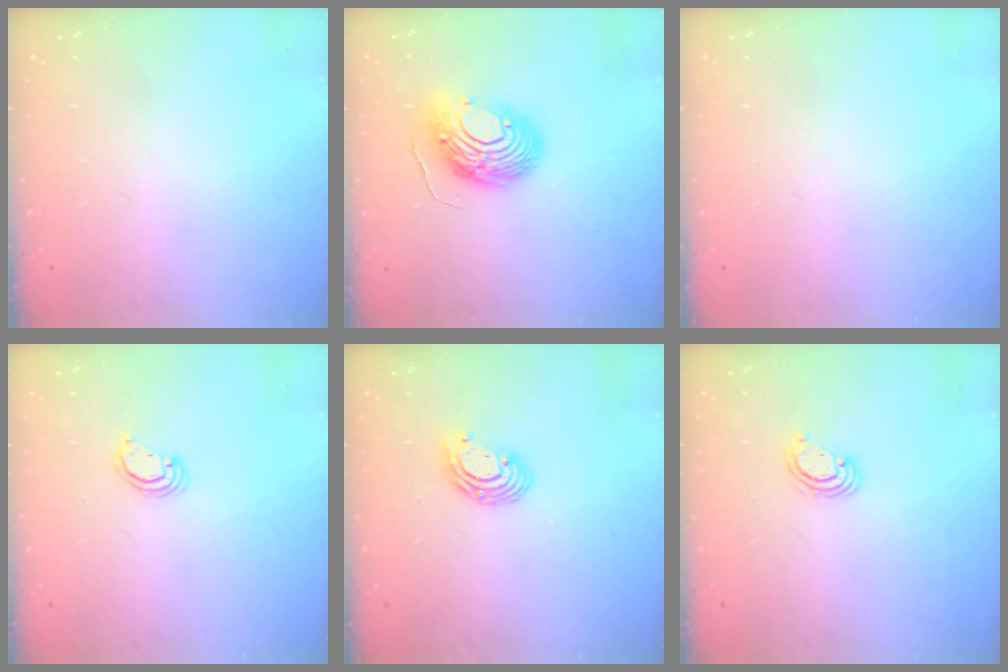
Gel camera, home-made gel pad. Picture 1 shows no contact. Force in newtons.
{"total": 12.8, "press": 12.7, "slide": 1.3}
{"total": 0.0}
{"total": 2.6, "press": 2.6, "slide": 0.2}
{"total": 7.2, "press": 7.2, "slide": 1.0}
{"total": 3.5, "press": 3.5, "slide": 0.3}